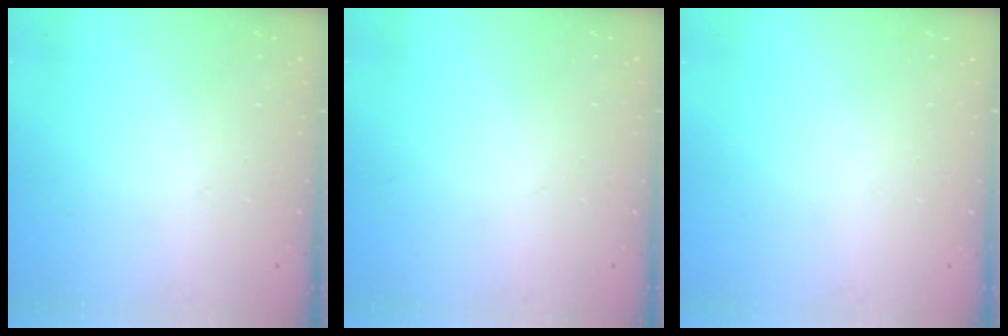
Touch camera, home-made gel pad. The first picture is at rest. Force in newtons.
{"total": 0.0}
{"total": 0.0}